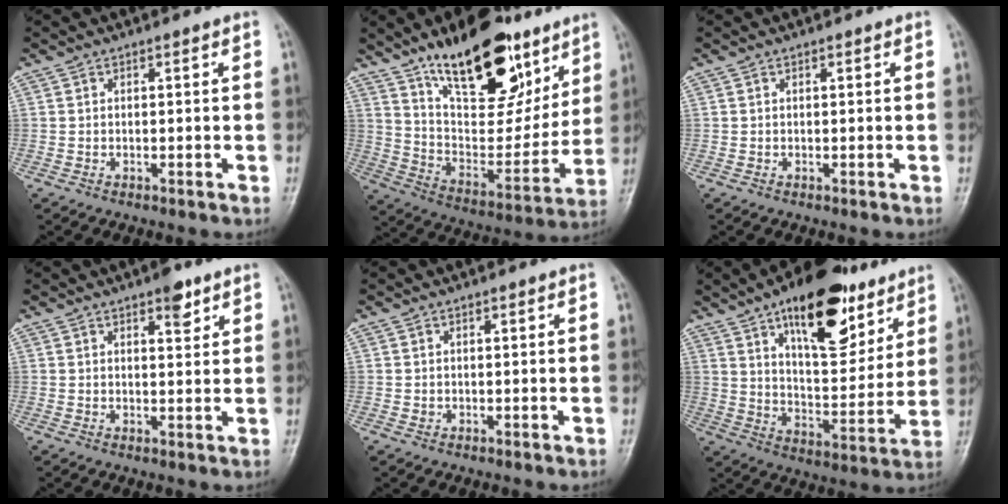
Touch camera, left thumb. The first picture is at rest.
{"total": 25.3, "force": [15.8, 11.2, 16.3], "torque": [-0.201, -0.063, 0.261]}
{"total": 0.0}
{"total": 4.0, "force": [2.5, 1.6, 2.6], "torque": [-0.023, -0.012, 0.034]}
{"total": 0.7, "force": [0.2, 0.6, 0.4], "torque": [-0.002, 0.001, 0.004]}
{"total": 20.9, "force": [12.0, 9.3, 14.4], "torque": [-0.171, -0.054, 0.191]}